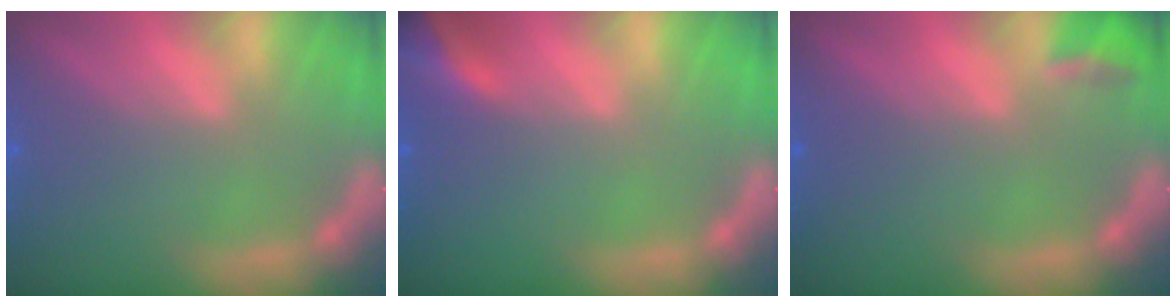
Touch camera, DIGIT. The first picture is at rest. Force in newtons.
{"total": 5.4}
{"total": 1.9}